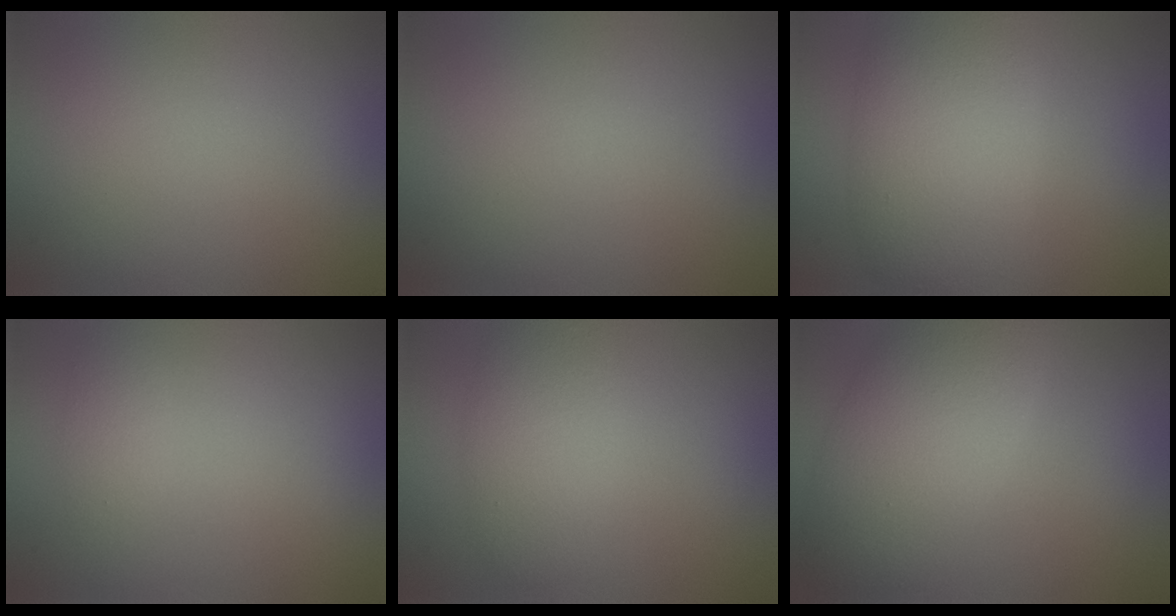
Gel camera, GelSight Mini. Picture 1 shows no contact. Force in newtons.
{"total": 0.0}
{"total": 8.3, "press": 8.2, "slide": 0.3}
{"total": 1.2, "press": 1.2, "slide": 0.1}
{"total": 3.8, "press": 3.8, "slide": 0.1}
{"total": 7.4, "press": 7.4, "slide": 0.4}